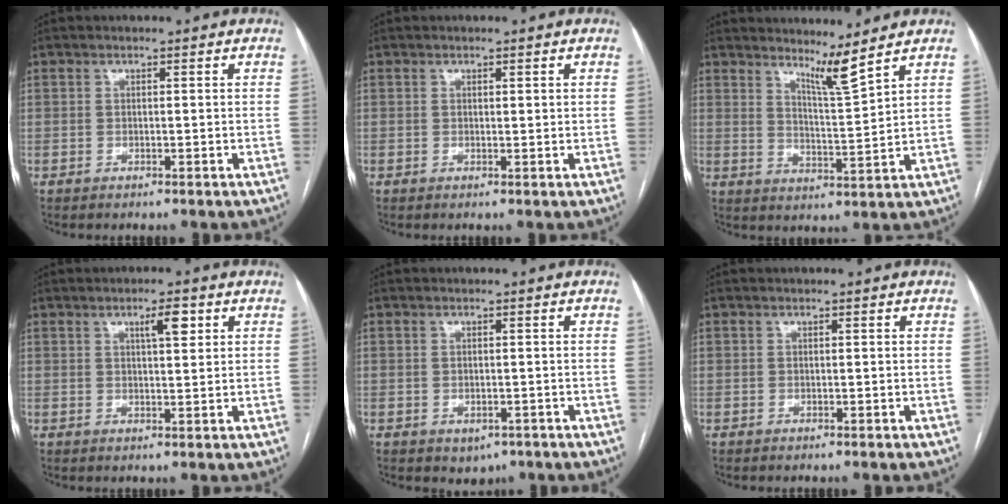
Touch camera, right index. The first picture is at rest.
{"total": 0.8, "force": [0.4, 0.2, 0.7], "torque": [-0.012, 0.000, 0.004]}
{"total": 4.9, "force": [4.2, -1.4, 2.2], "torque": [-0.043, -0.031, 0.078]}
{"total": 3.7, "force": [1.8, 0.8, 3.2], "torque": [-0.053, 0.002, 0.027]}
{"total": 2.6, "force": [-1.2, 1.9, 1.3], "torque": [-0.010, 0.001, -0.007]}
{"total": 0.0}